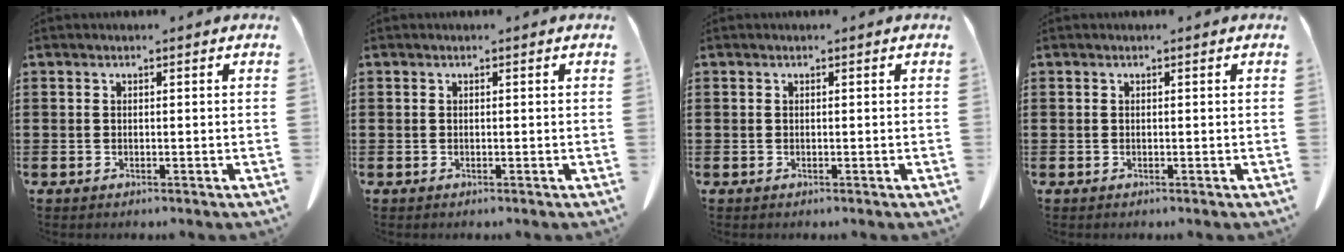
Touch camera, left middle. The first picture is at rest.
{"total": 0.0}
{"total": 0.0}
{"total": 0.0}